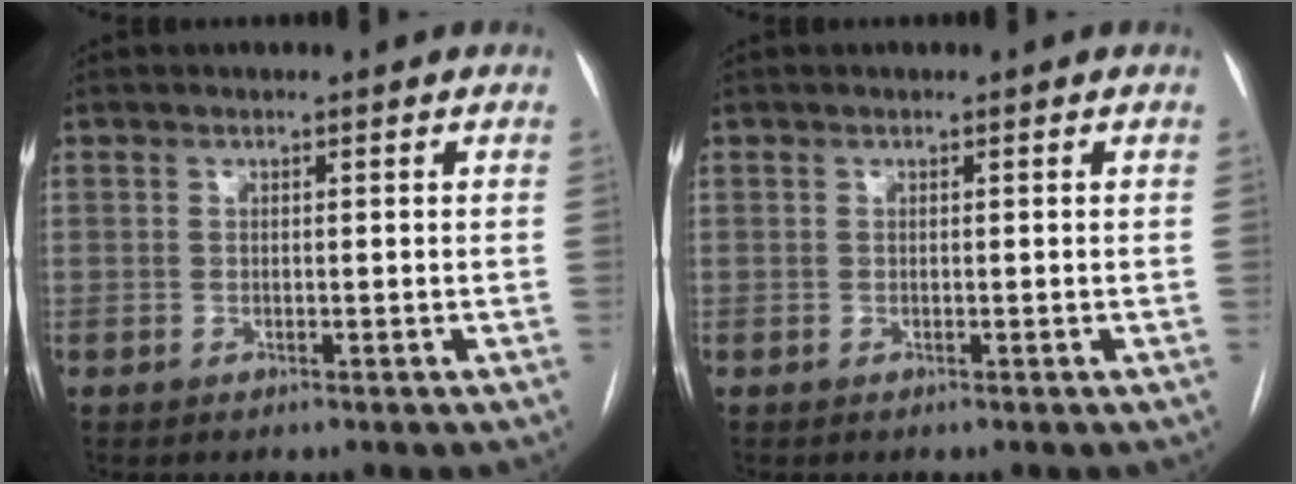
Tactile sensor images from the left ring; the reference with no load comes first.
{"total": 0.0}